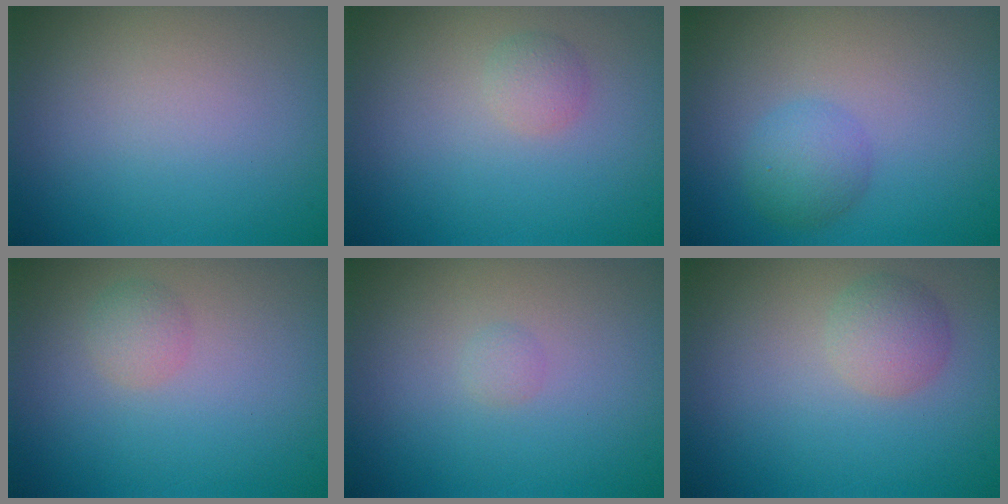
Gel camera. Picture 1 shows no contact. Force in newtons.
{"total": 1.2, "press": 1.2, "slide": 0.1}
{"total": 2.4, "press": 2.4, "slide": 0.1}
{"total": 1.4, "press": 1.4, "slide": 0.0}
{"total": 0.6, "press": 0.6, "slide": 0.0}
{"total": 2.1, "press": 2.1, "slide": 0.1}